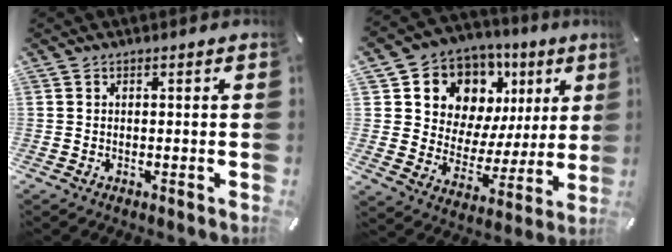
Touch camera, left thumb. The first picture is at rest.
{"total": 11.4, "force": [6.3, 9.1, 2.7], "torque": [-0.050, -0.065, 0.119]}